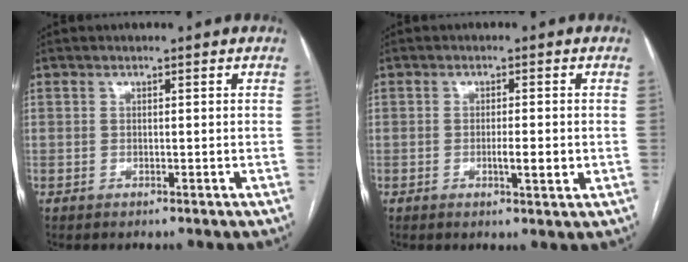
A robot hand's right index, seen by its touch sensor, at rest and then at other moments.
{"total": 3.3, "force": [-0.6, 0.5, 3.2], "torque": [-0.051, -0.001, -0.005]}